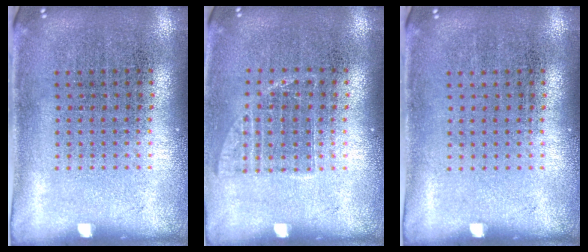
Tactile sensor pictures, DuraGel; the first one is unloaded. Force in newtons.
{"total": 0.9, "press": 0.8, "slide": 0.3}
{"total": 0.0}